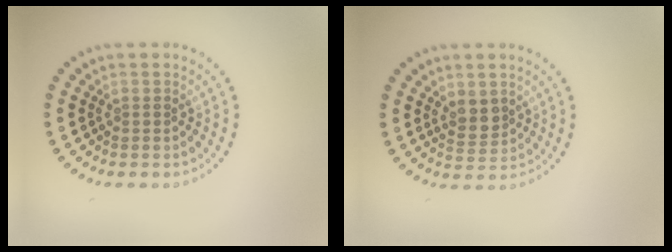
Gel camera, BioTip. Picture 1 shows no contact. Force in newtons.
{"total": 2.2, "press": 2.0, "slide": 0.9}